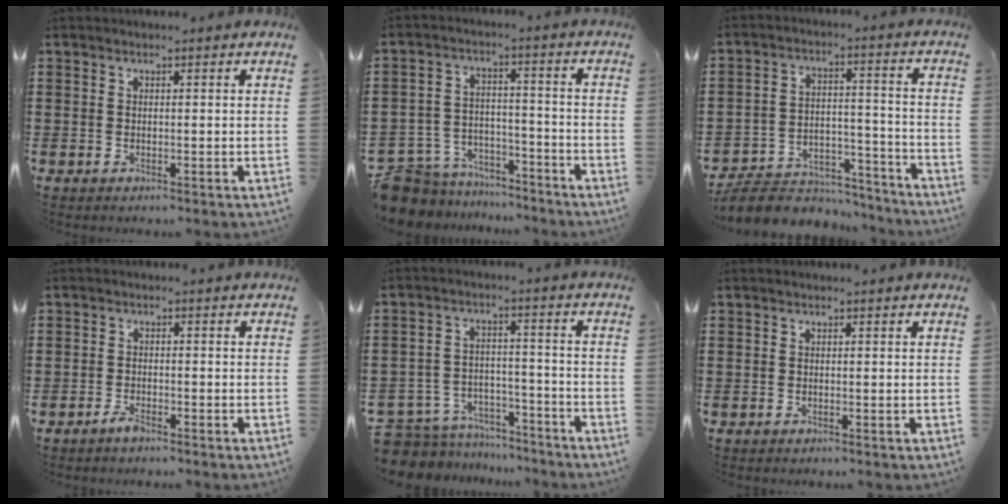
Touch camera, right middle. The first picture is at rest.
{"total": 6.7, "force": [-6.4, 1.9, 0.4], "torque": [-0.033, 0.010, -0.136]}
{"total": 8.0, "force": [-7.6, 2.1, 1.6], "torque": [-0.028, 0.024, -0.149]}
{"total": 1.7, "force": [-1.4, 0.6, 0.7], "torque": [-0.023, -0.003, -0.030]}
{"total": 6.2, "force": [-5.8, 2.0, 0.7], "torque": [-0.034, 0.007, -0.122]}
{"total": 0.0}